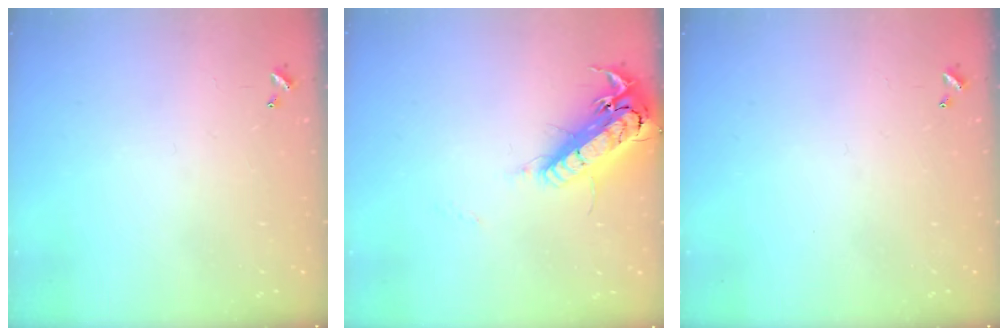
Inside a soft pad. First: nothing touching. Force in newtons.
{"total": 19.1, "press": 18.6, "slide": 4.1}
{"total": 0.0}